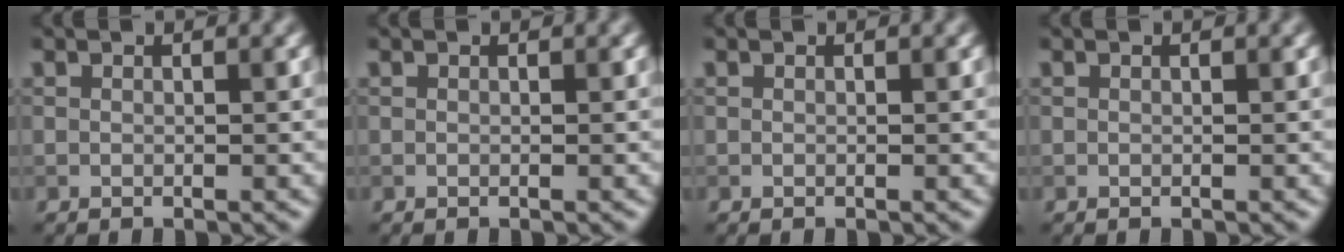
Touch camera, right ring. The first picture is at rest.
{"total": 0.0}
{"total": 0.0}
{"total": 0.0}